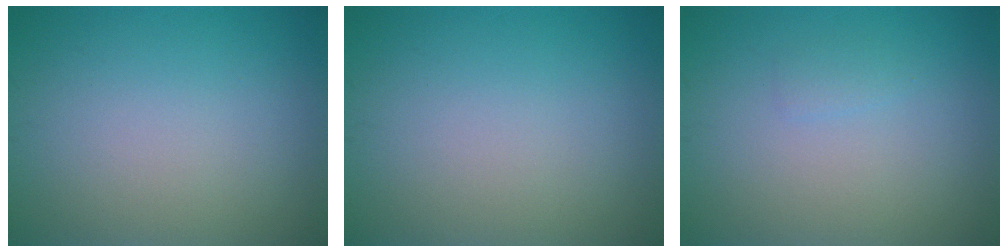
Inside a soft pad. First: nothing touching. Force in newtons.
{"total": 0.0}
{"total": 0.7, "press": 0.7, "slide": 0.1}